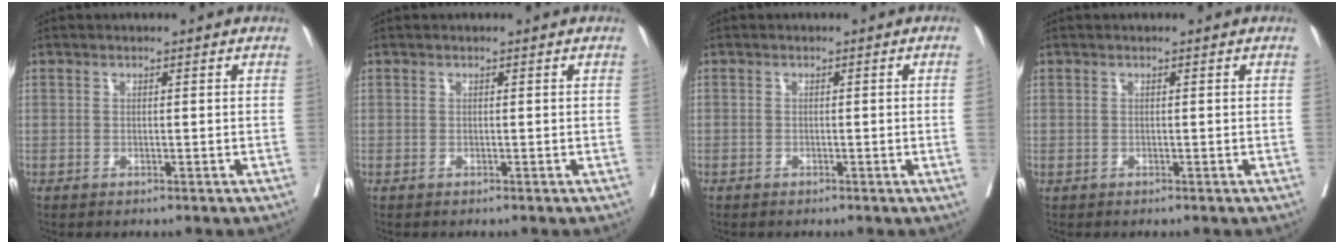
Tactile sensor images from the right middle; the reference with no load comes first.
{"total": 0.0}
{"total": 1.0, "force": [-0.2, -0.3, 0.9], "torque": [-0.011, 0.000, -0.004]}
{"total": 0.0}